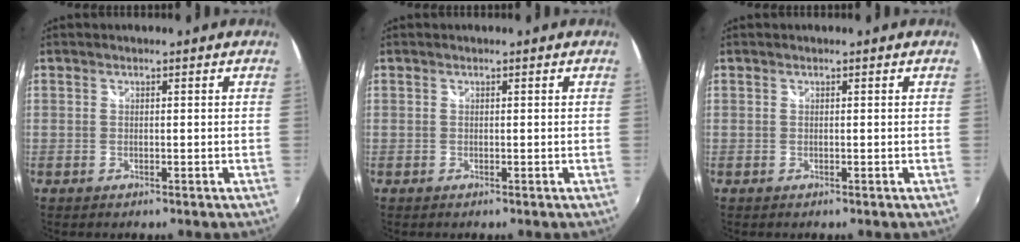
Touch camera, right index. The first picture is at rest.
{"total": 0.0}
{"total": 0.0}